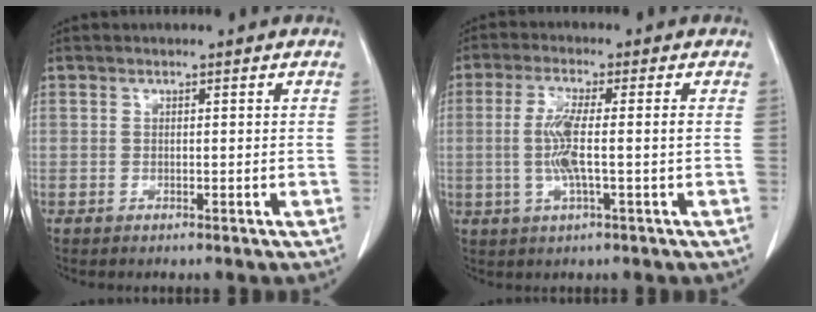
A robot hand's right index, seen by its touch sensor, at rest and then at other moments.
{"total": 6.1, "force": [-0.5, 0.3, 6.0], "torque": [-0.128, 0.001, -0.010]}